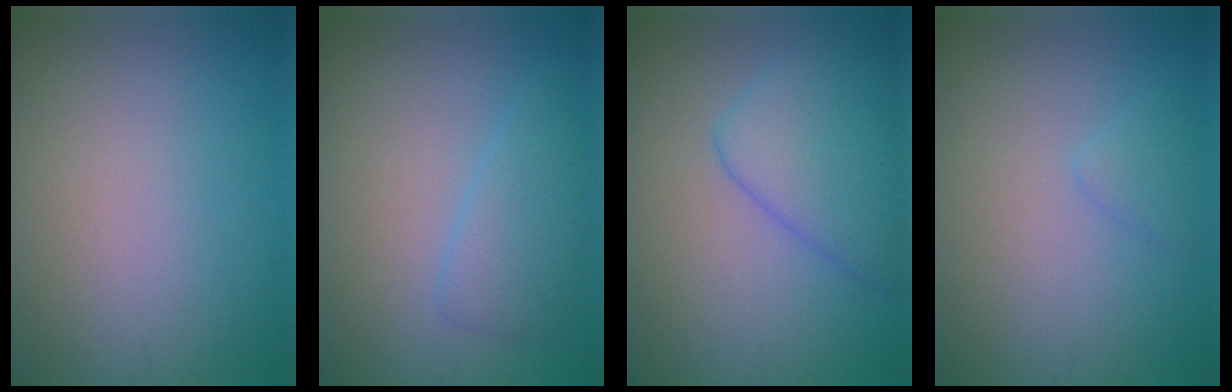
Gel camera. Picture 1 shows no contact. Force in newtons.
{"total": 2.6, "press": 2.6, "slide": 0.1}
{"total": 5.4, "press": 5.4, "slide": 0.3}
{"total": 1.2, "press": 1.1, "slide": 0.1}